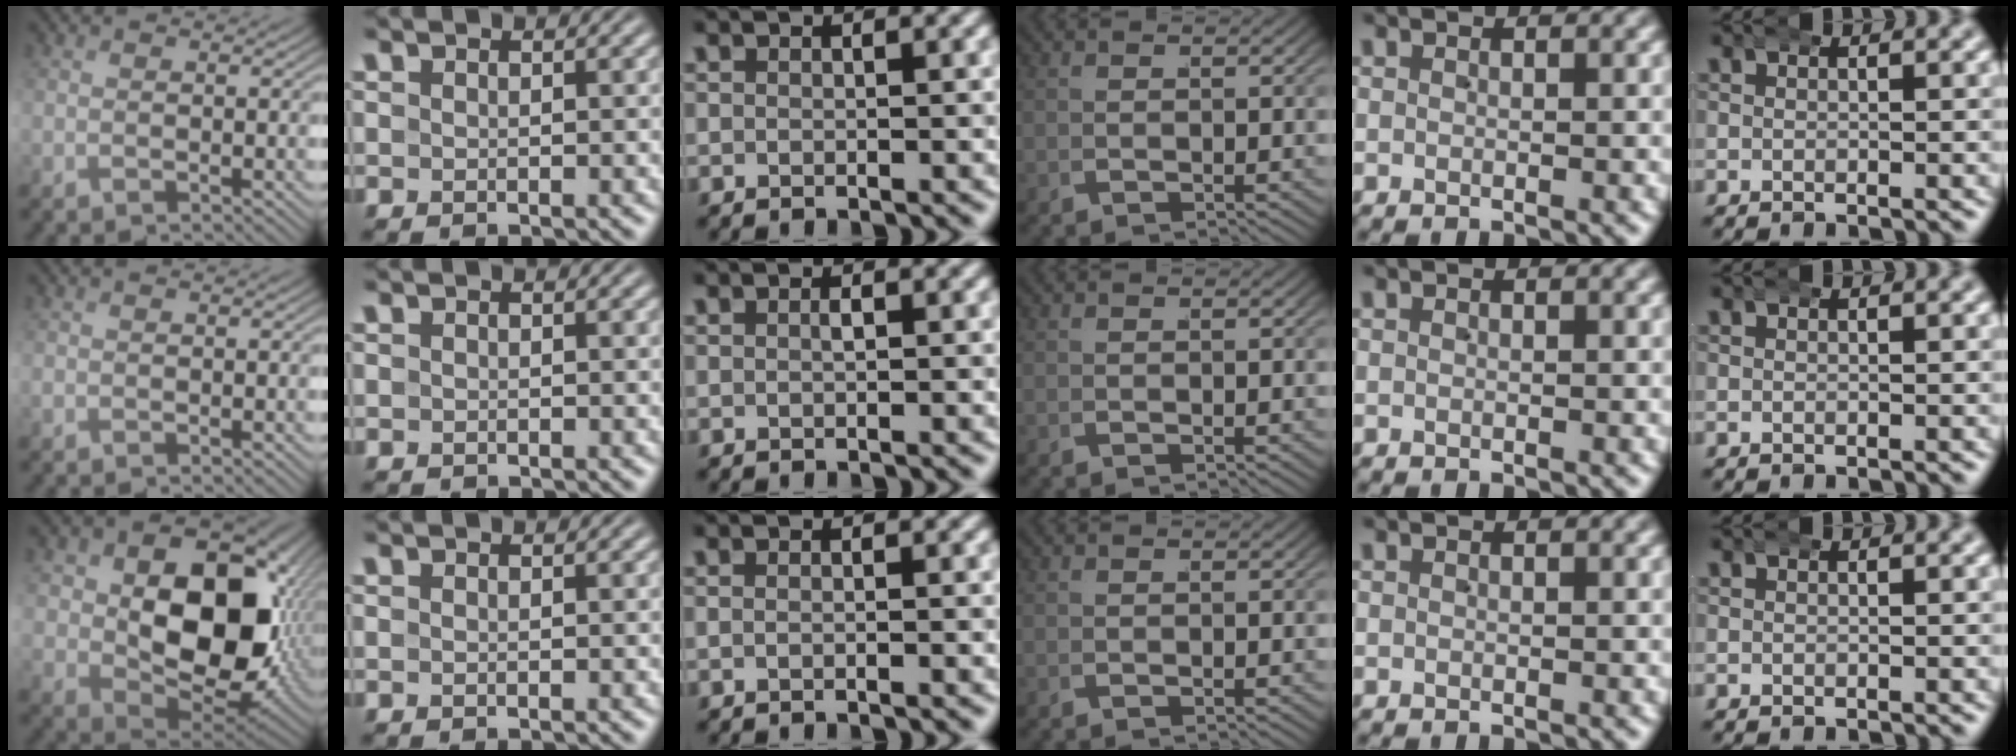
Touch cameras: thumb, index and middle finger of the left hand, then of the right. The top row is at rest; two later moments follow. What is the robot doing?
{"motion": "wrap", "object": "arm wrap"}